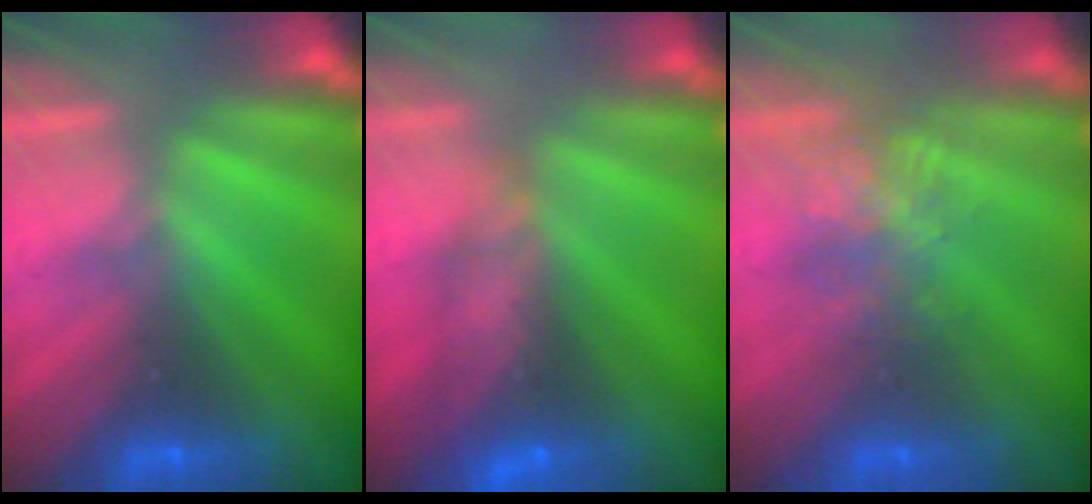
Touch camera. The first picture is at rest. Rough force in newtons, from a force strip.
{"total": 10.8}
{"total": 3.7}